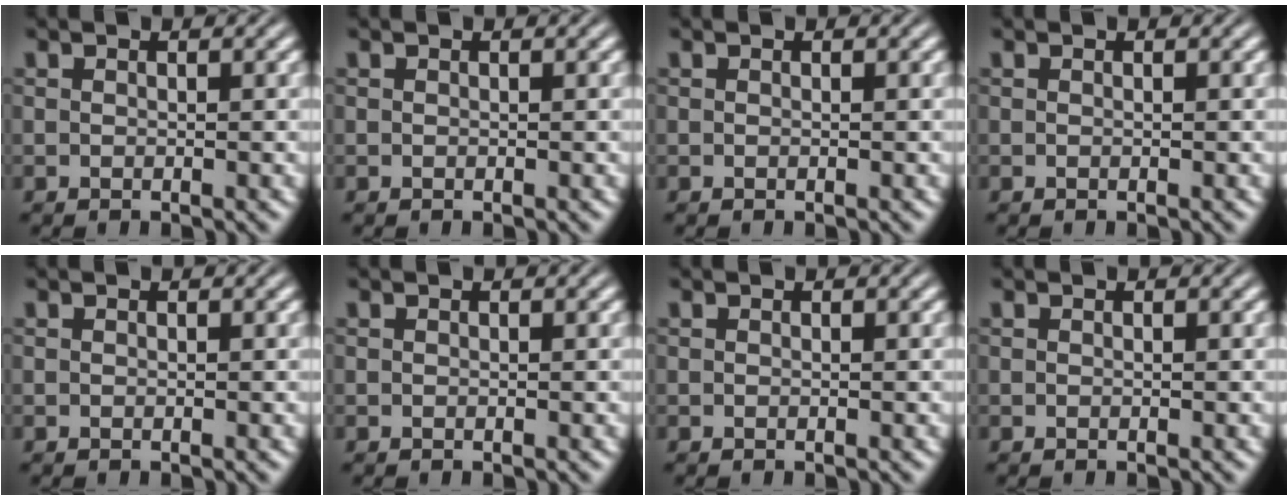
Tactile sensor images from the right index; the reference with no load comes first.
{"total": 0.0}
{"total": 0.0}
{"total": 0.0}
{"total": 0.0}
{"total": 0.0}
{"total": 0.0}
{"total": 0.0}